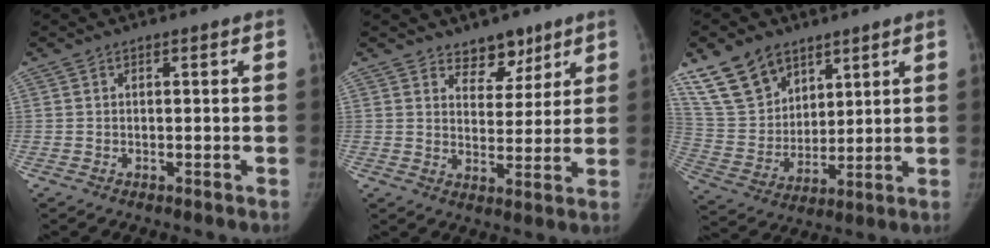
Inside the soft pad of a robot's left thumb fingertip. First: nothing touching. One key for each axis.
{"total": 6.5, "fx": 4.8, "fy": 3.9, "fz": 1.9, "tx": 0.010, "ty": -0.032, "tz": 0.078}
{"total": 14.3, "fx": 9.6, "fy": 9.1, "fz": 5.4, "tx": -0.076, "ty": -0.043, "tz": 0.200}